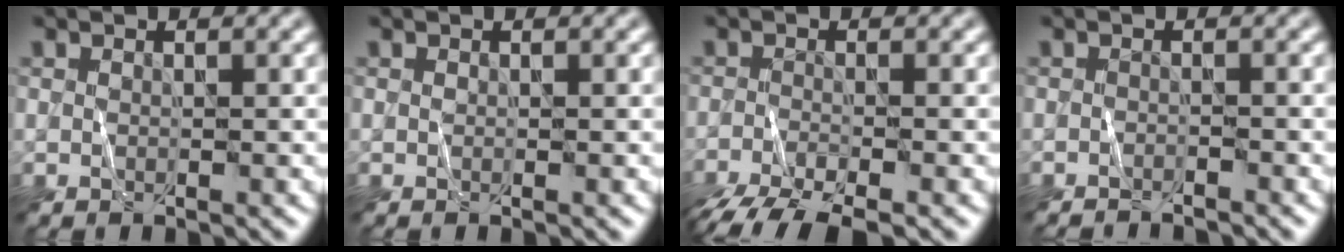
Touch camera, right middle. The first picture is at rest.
{"total": 0.0}
{"total": 5.6, "force": [-4.4, 1.3, 3.3], "torque": [-0.059, -0.018, -0.083]}
{"total": 1.7, "force": [-1.6, 0.1, 0.4], "torque": [-0.002, -0.003, -0.025]}